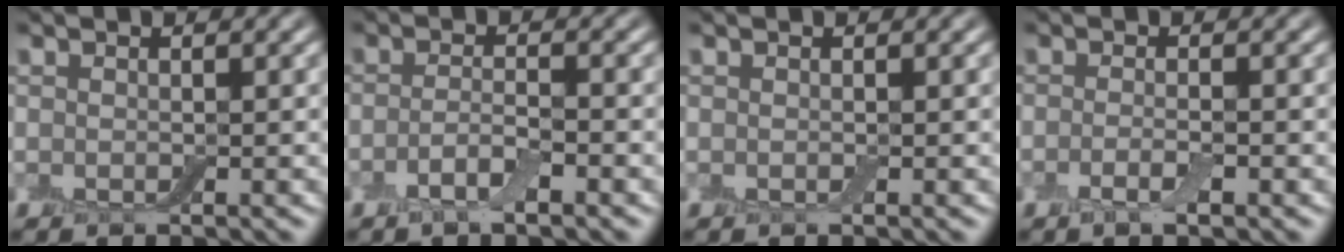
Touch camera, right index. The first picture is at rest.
{"total": 2.2, "force": [-1.1, 0.5, 1.8], "torque": [-0.036, 0.003, -0.027]}
{"total": 0.0}
{"total": 1.7, "force": [-0.7, 0.4, 1.5], "torque": [-0.030, -0.006, -0.018]}